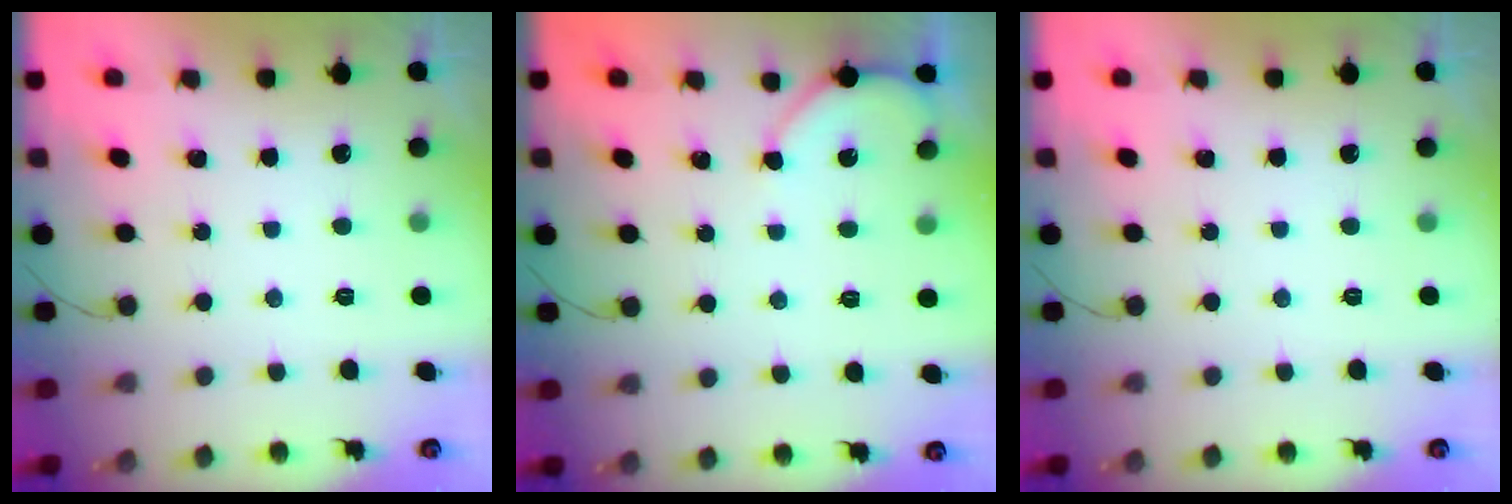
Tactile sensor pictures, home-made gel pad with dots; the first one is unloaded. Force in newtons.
{"total": 2.9, "press": 2.9, "slide": 0.3}
{"total": 0.0}